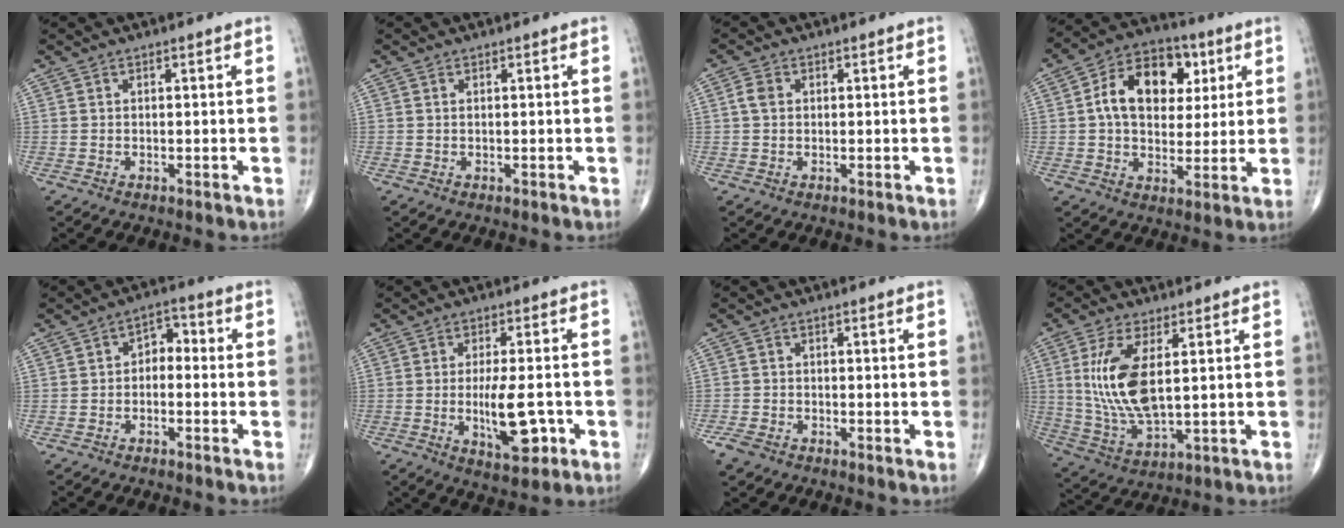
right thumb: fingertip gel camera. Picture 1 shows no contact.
{"total": 0.0}
{"total": 2.3, "force": [0.4, 1.7, 1.4], "torque": [-0.029, 0.006, 0.006]}
{"total": 15.4, "force": [3.7, 10.5, 10.7], "torque": [-0.140, 0.007, 0.054]}
{"total": 4.2, "force": [-0.8, 2.9, 2.9], "torque": [-0.025, 0.028, -0.028]}
{"total": 9.5, "force": [-2.2, 3.4, 8.5], "torque": [-0.135, -0.003, -0.028]}
{"total": 3.0, "force": [-2.0, 1.7, 1.6], "torque": [-0.038, -0.003, -0.039]}
{"total": 13.1, "force": [2.5, 5.6, 11.6], "torque": [-0.248, -0.018, 0.060]}